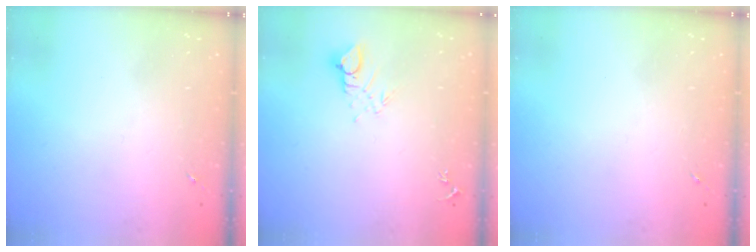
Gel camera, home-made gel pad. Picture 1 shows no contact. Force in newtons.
{"total": 5.0, "press": 5.0, "slide": 0.3}
{"total": 0.0}